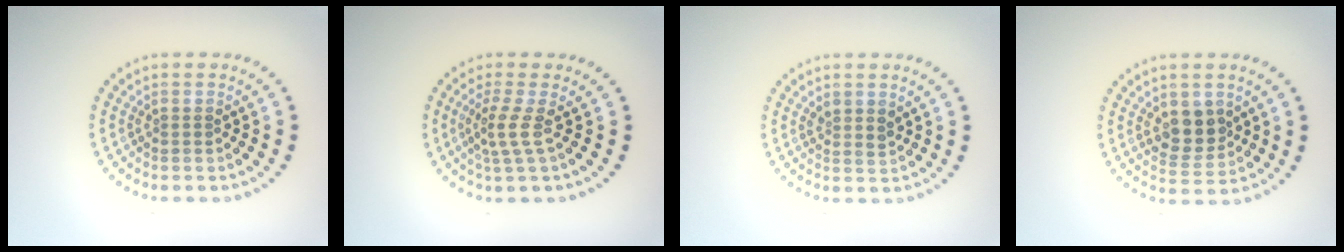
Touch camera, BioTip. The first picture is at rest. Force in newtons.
{"total": 2.2, "press": 1.6, "slide": 1.6}
{"total": 1.2, "press": 1.0, "slide": 0.6}
{"total": 3.4, "press": 3.3, "slide": 0.9}